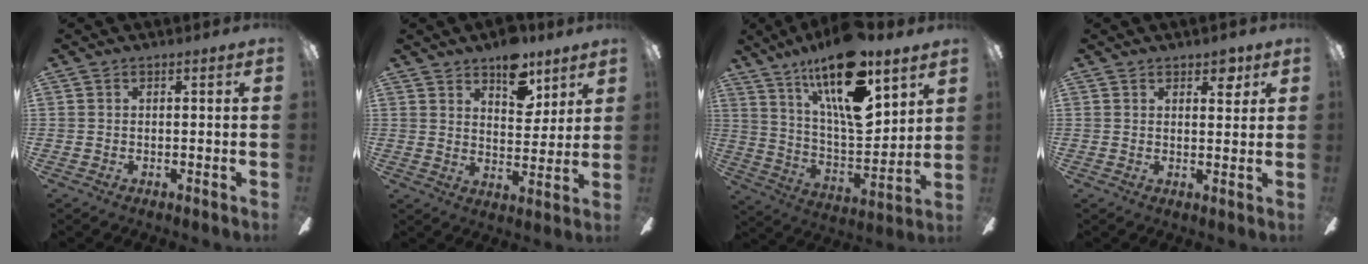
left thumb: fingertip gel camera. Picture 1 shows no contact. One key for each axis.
{"total": 10.6, "fx": 7.2, "fy": 5.5, "fz": 5.5, "tx": -0.062, "ty": -0.033, "tz": 0.125}
{"total": 22.8, "fx": 14.6, "fy": 7.3, "fz": 15.9, "tx": -0.285, "ty": -0.088, "tz": 0.240}
{"total": 3.9, "fx": 2.6, "fy": 1.8, "fz": 2.3, "tx": -0.016, "ty": -0.008, "tz": 0.040}